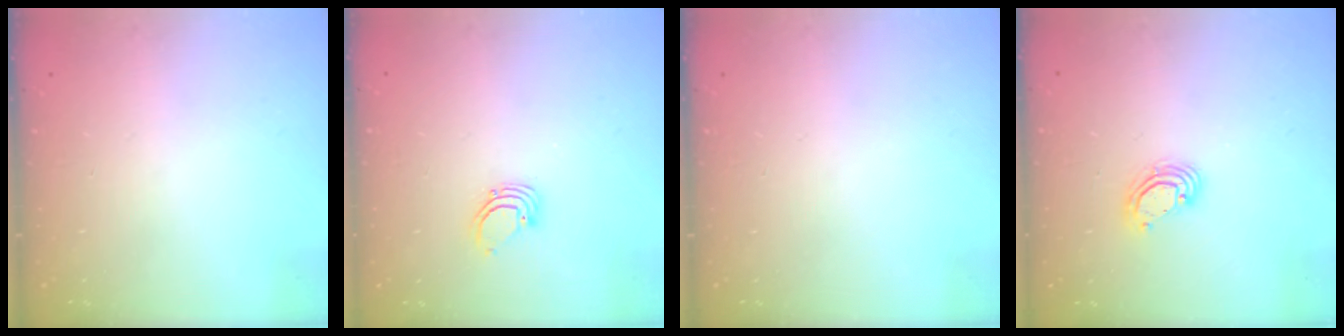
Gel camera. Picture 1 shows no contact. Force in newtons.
{"total": 2.7, "press": 2.7, "slide": 0.1}
{"total": 0.0}
{"total": 5.6, "press": 5.6, "slide": 0.3}